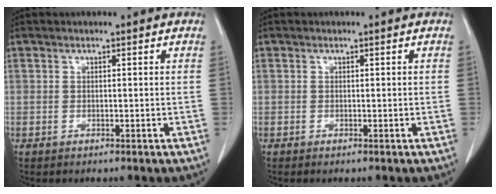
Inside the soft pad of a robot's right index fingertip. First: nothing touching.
{"total": 0.0}